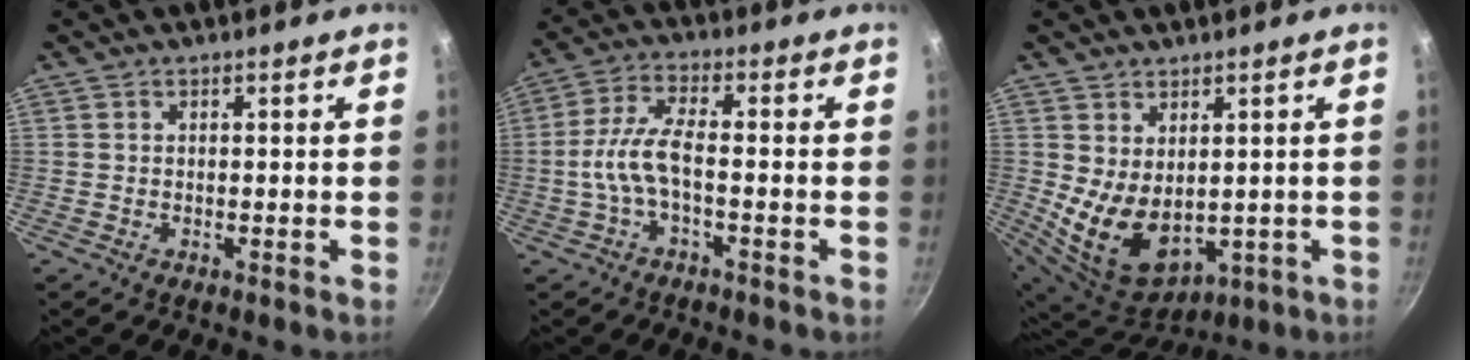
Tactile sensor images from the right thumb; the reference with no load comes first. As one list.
[{"total": 7.3, "force": [-1.9, 2.5, 6.6], "torque": [-0.149, 0.026, -0.047]}, {"total": 11.9, "force": [0.8, 8.0, 8.8], "torque": [-0.133, -0.034, 0.046]}]